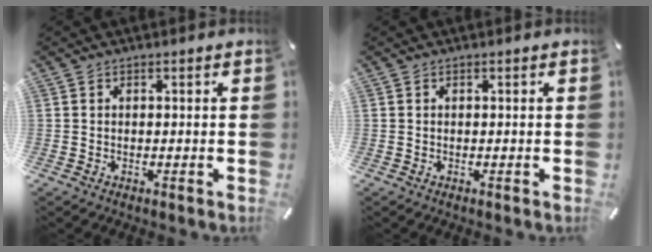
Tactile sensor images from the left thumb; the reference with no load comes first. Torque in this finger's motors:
{"motor_torque": [0.00, 0.00, 0.00, 0.00, 0.00]}